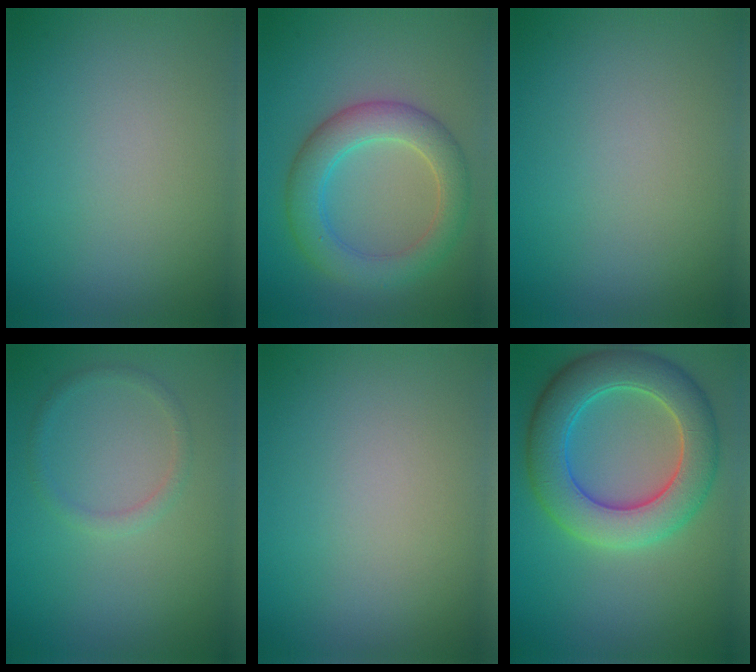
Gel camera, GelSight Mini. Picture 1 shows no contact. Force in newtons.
{"total": 5.1, "press": 5.1, "slide": 0.5}
{"total": 0.0}
{"total": 1.2, "press": 1.2, "slide": 0.1}
{"total": 0.0}
{"total": 8.0, "press": 7.9, "slide": 0.7}